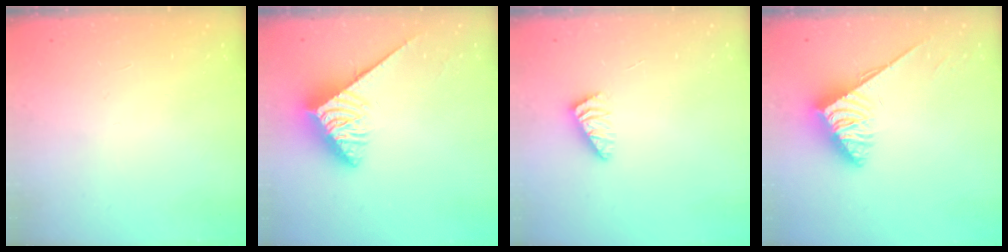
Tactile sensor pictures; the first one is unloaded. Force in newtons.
{"total": 3.8, "press": 3.7, "slide": 0.6}
{"total": 2.5, "press": 2.4, "slide": 0.4}
{"total": 3.7, "press": 3.6, "slide": 0.6}